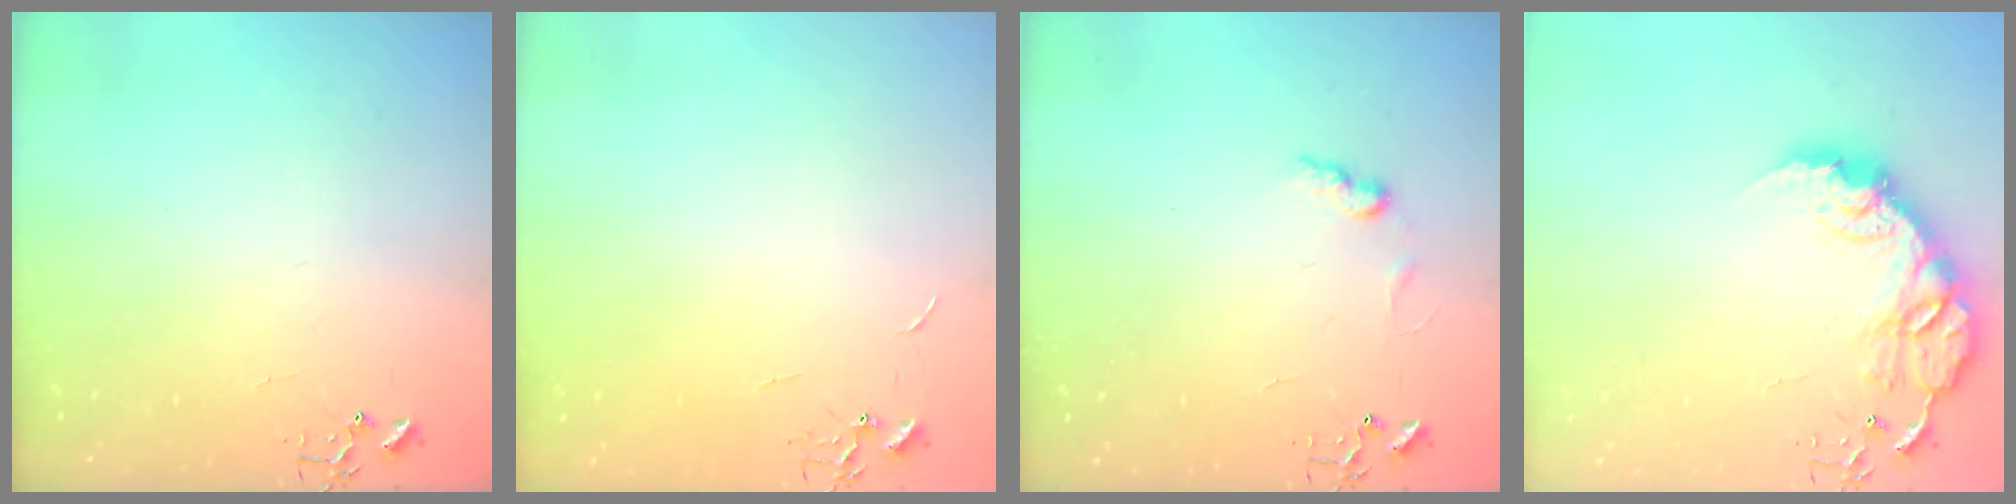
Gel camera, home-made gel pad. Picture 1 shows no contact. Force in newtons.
{"total": 0.7, "press": 0.7, "slide": 0.1}
{"total": 6.2, "press": 6.1, "slide": 0.9}
{"total": 15.8, "press": 15.8, "slide": 0.5}